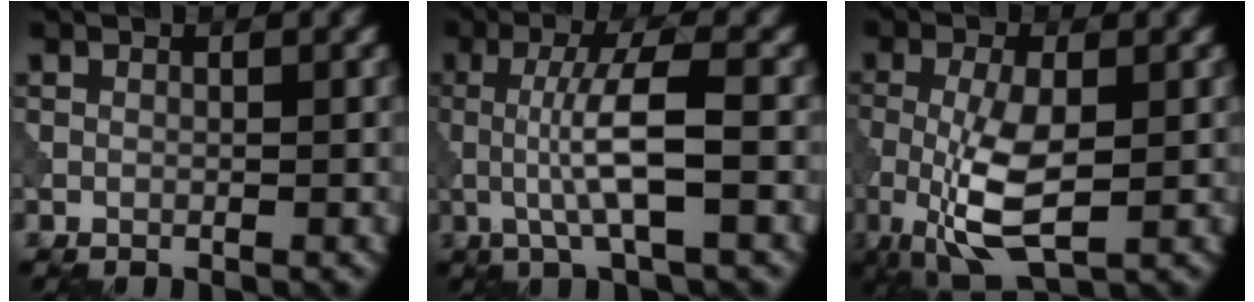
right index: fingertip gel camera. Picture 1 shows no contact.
{"total": 5.6, "force": [-0.4, 1.0, 5.5], "torque": [-0.105, 0.009, -0.011]}
{"total": 6.4, "force": [-1.0, 2.4, 5.9], "torque": [-0.132, -0.009, -0.016]}